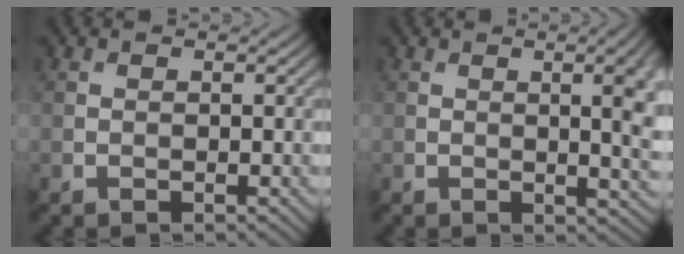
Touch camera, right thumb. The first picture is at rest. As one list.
[{"total": 7.7, "force": [0.8, 2.7, 7.2], "torque": [-0.075, 0.008, 0.010]}]